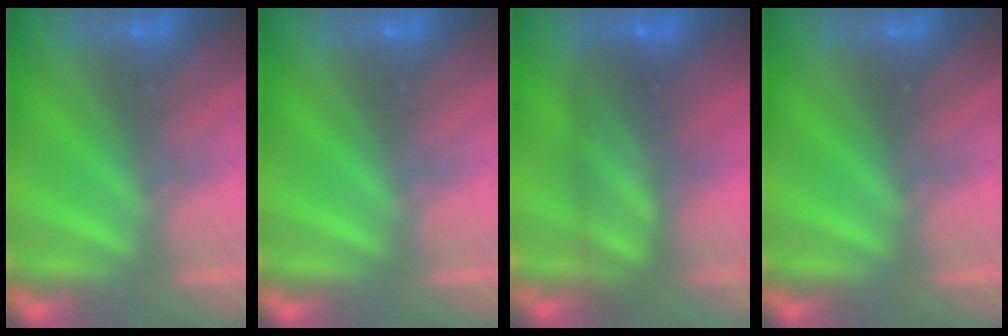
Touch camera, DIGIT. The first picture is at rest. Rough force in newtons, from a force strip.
{"total": 0.0}
{"total": 8.0}
{"total": 0.0}